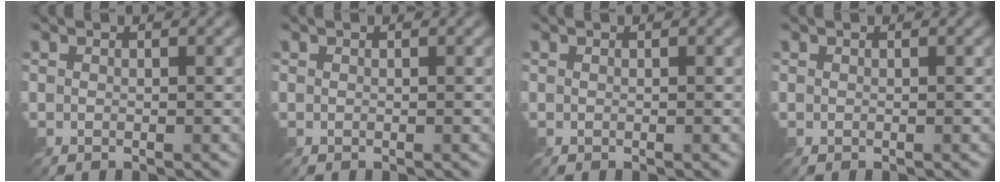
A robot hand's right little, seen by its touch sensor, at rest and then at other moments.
{"total": 0.0}
{"total": 0.0}
{"total": 0.0}